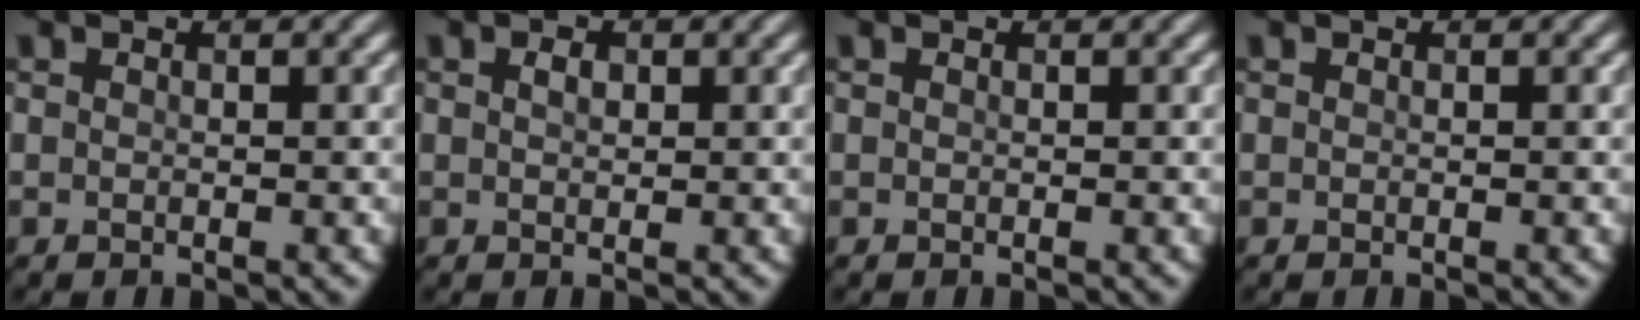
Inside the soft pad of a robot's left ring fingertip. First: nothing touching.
{"total": 1.0, "force": [0.3, 0.6, 0.7], "torque": [-0.015, 0.001, 0.006]}
{"total": 0.0}
{"total": 0.0}